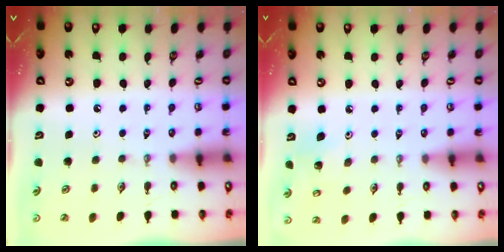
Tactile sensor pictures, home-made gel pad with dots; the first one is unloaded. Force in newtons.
{"total": 5.1, "press": 4.6, "slide": 2.1}